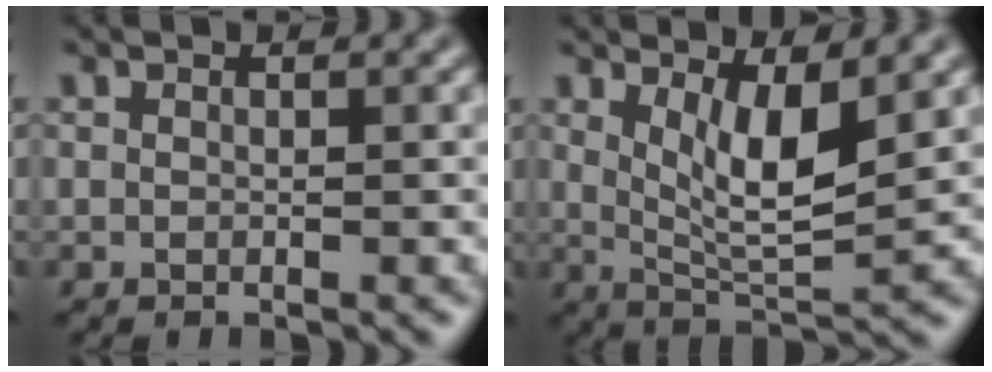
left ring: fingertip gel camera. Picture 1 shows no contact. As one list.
[{"total": 5.3, "force": [1.8, 1.6, 4.7], "torque": [-0.084, -0.014, 0.039]}]